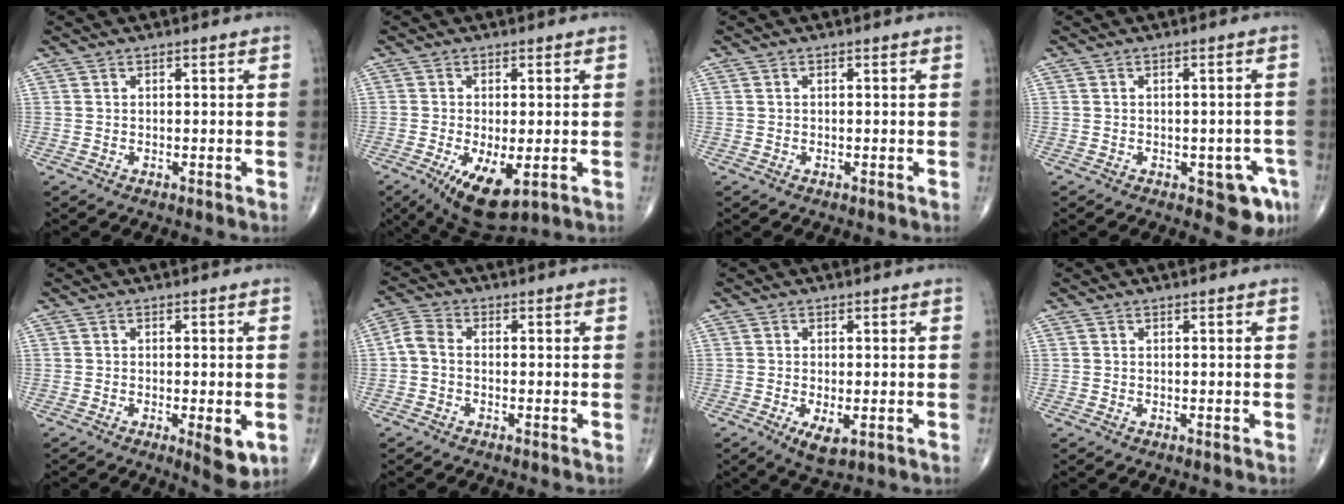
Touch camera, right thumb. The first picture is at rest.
{"total": 9.4, "force": [-3.2, 3.8, 8.0], "torque": [-0.134, -0.020, -0.042]}
{"total": 0.0}
{"total": 5.9, "force": [-2.6, 2.8, 4.4], "torque": [-0.023, 0.007, -0.026]}
{"total": 5.3, "force": [-1.5, 1.6, 4.8], "torque": [-0.060, -0.010, -0.019]}
{"total": 3.6, "force": [-0.7, 2.3, 2.7], "torque": [-0.057, 0.012, -0.027]}
{"total": 4.1, "force": [-1.4, 1.7, 3.5], "torque": [-0.060, -0.009, -0.018]}
{"total": 0.0}